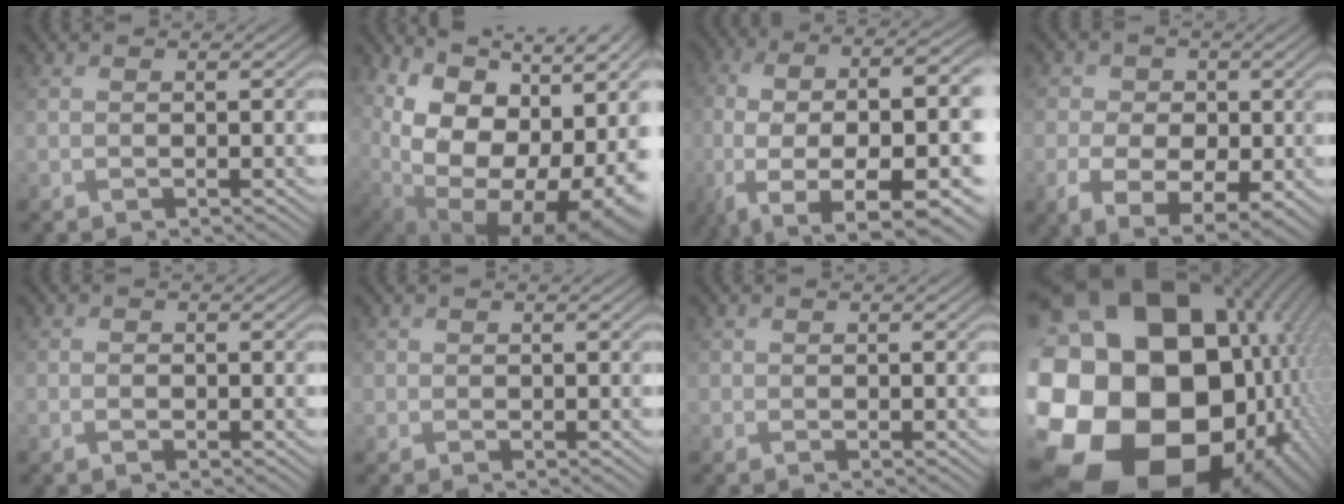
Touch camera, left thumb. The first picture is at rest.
{"total": 18.8, "force": [-0.6, 13.1, 13.4], "torque": [-0.227, -0.028, 0.050]}
{"total": 15.7, "force": [-3.4, 5.9, 14.2], "torque": [-0.251, -0.021, -0.021]}
{"total": 6.5, "force": [-1.9, 5.1, 3.6], "torque": [-0.070, -0.022, -0.028]}
{"total": 1.0, "force": [-0.9, 0.0, -0.3], "torque": [0.006, 0.000, -0.009]}
{"total": 0.8, "force": [0.0, 0.2, -0.8], "torque": [0.011, 0.000, 0.013]}
{"total": 0.7, "force": [-0.1, -0.1, -0.7], "torque": [0.009, 0.001, 0.011]}
{"total": 24.3, "force": [-5.3, 19.6, 13.4], "torque": [-0.271, -0.061, -0.091]}